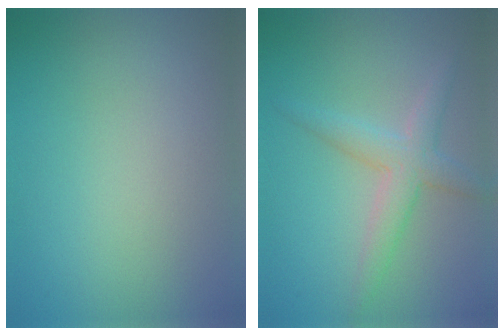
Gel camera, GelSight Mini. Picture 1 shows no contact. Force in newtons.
{"total": 3.2, "press": 3.2, "slide": 0.2}